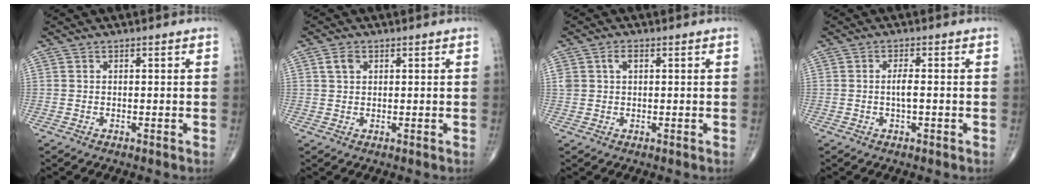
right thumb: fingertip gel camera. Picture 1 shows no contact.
{"total": 2.4, "force": [1.0, 1.6, 1.5], "torque": [-0.025, 0.003, 0.018]}
{"total": 2.9, "force": [1.0, 1.8, 2.0], "torque": [-0.040, 0.008, 0.022]}
{"total": 2.4, "force": [-0.3, 0.6, 2.3], "torque": [-0.046, 0.002, -0.006]}